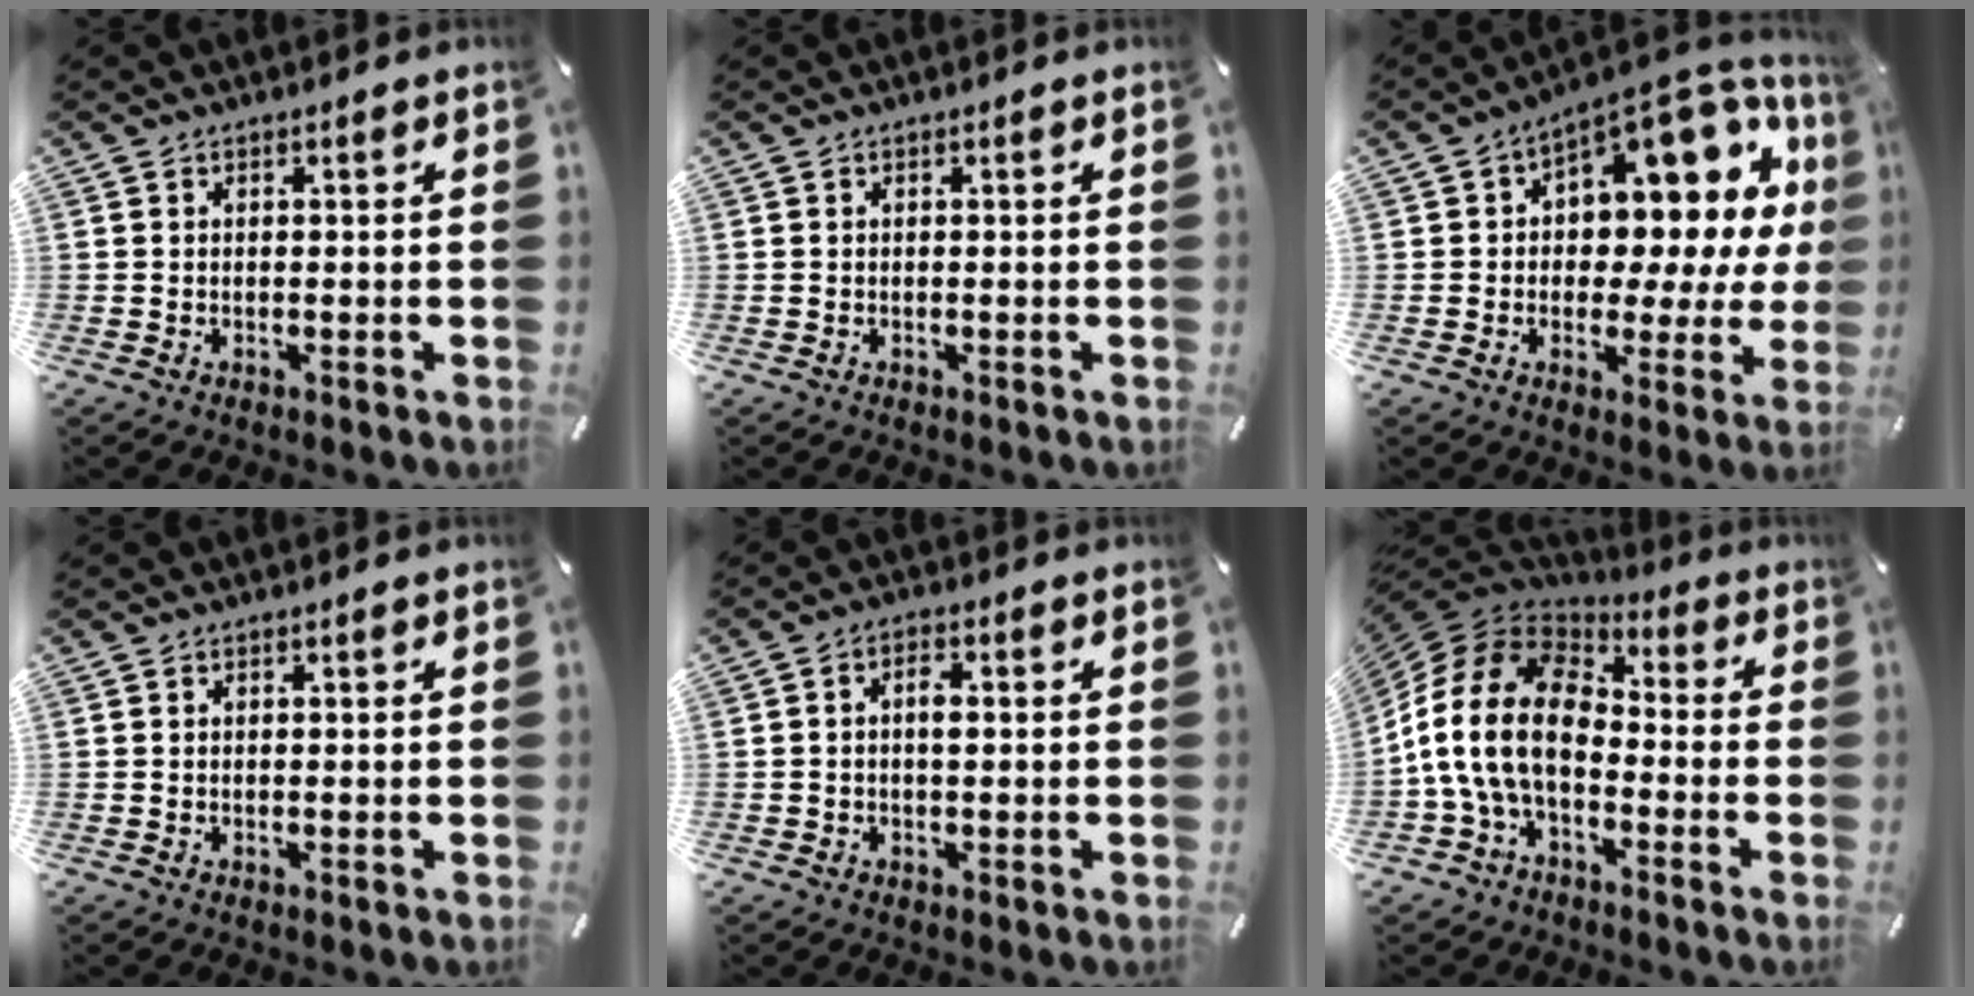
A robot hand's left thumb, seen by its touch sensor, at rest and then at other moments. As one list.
[{"total": 0.0}, {"total": 11.4, "force": [5.8, 7.4, 6.3], "torque": [-0.073, -0.075, 0.100]}, {"total": 0.0}, {"total": 2.8, "force": [0.0, 1.6, 2.3], "torque": [-0.038, 0.003, -0.004]}, {"total": 16.6, "force": [-4.0, 10.9, 11.9], "torque": [-0.257, 0.026, -0.075]}]